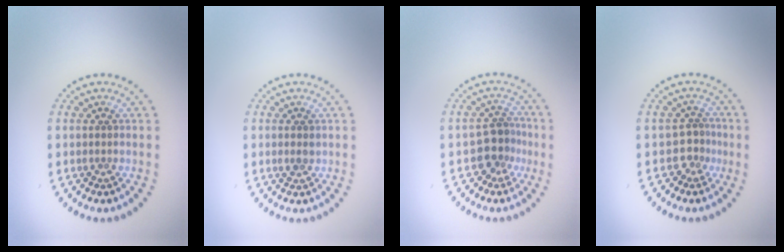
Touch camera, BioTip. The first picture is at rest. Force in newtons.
{"total": 1.0, "press": 0.9, "slide": 0.4}
{"total": 2.7, "press": 2.1, "slide": 1.7}
{"total": 1.9, "press": 1.2, "slide": 1.5}